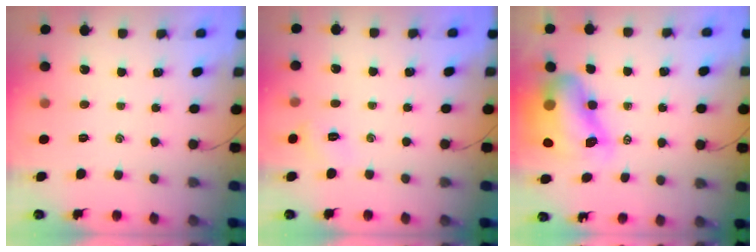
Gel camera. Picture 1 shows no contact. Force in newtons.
{"total": 5.7, "press": 5.5, "slide": 1.5}
{"total": 13.5, "press": 13.0, "slide": 3.7}